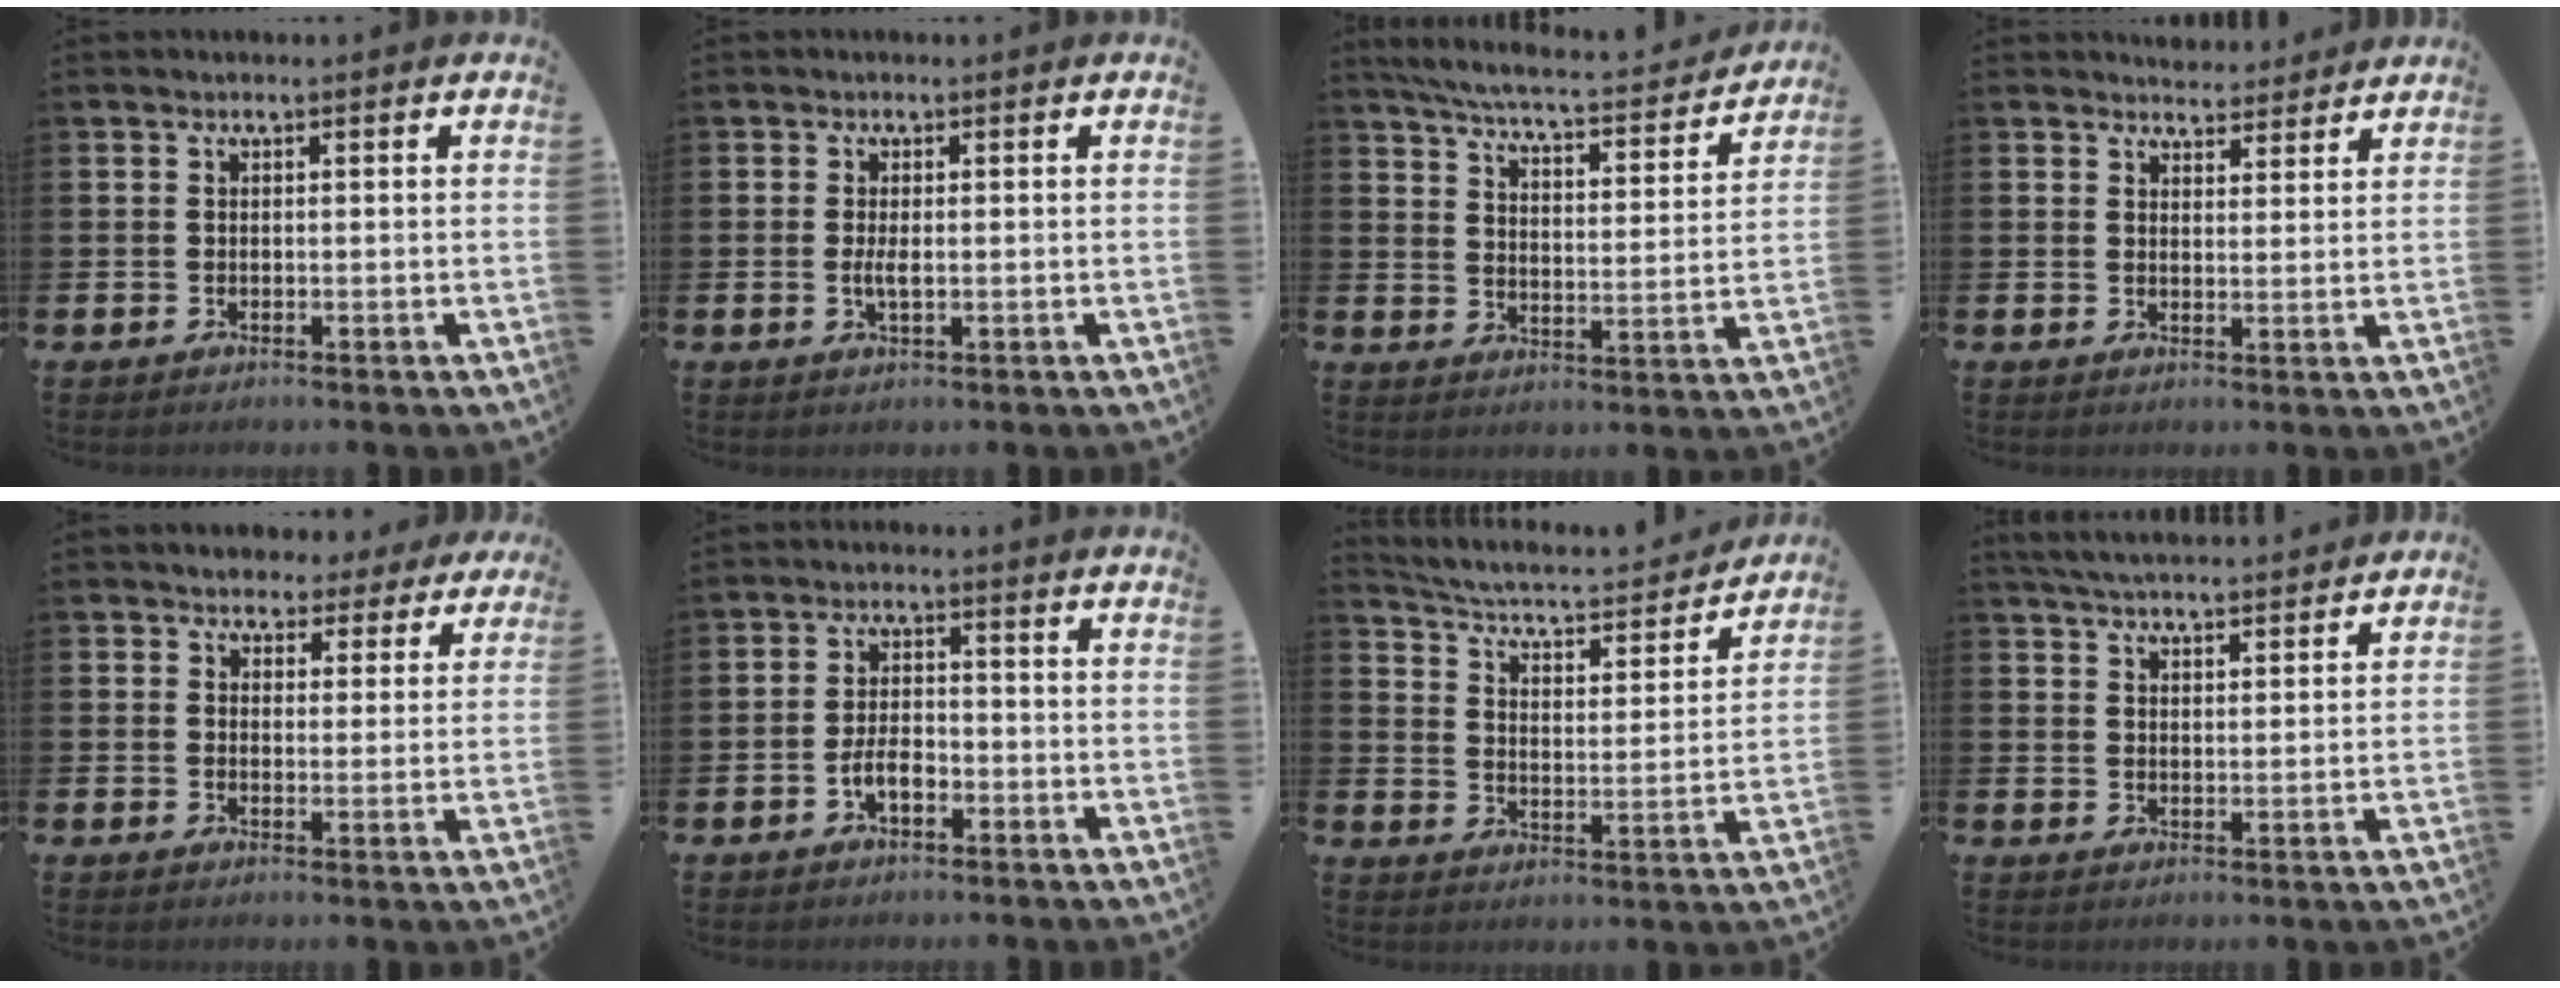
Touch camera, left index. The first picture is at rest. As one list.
[{"total": 1.9, "force": [-0.1, 0.6, 1.8], "torque": [-0.033, 0.001, -0.003]}, {"total": 6.0, "force": [5.6, 0.5, 2.0], "torque": [-0.068, -0.043, 0.093]}, {"total": 4.0, "force": [3.9, 0.9, -0.3], "torque": [0.002, -0.021, 0.072]}, {"total": 4.0, "force": [3.5, 2.0, 0.2], "torque": [-0.013, -0.018, 0.060]}, {"total": 3.4, "force": [-1.4, 1.7, 2.6], "torque": [-0.046, 0.006, -0.027]}, {"total": 4.8, "force": [4.4, 1.0, 1.7], "torque": [-0.062, -0.037, 0.065]}, {"total": 5.0, "force": [4.9, 0.2, 0.6], "torque": [-0.025, -0.028, 0.088]}]